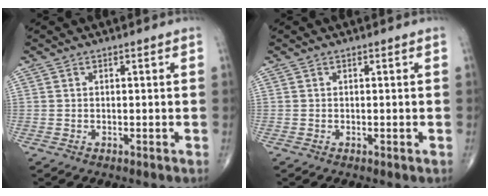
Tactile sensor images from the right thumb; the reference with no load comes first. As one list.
[{"total": 0.0}]